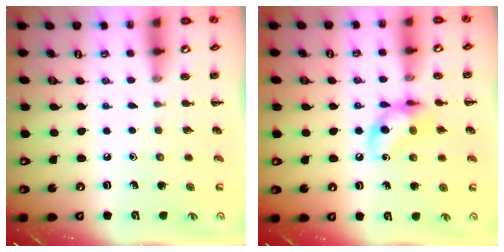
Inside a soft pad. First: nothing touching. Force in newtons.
{"total": 12.4, "press": 12.3, "slide": 1.8}